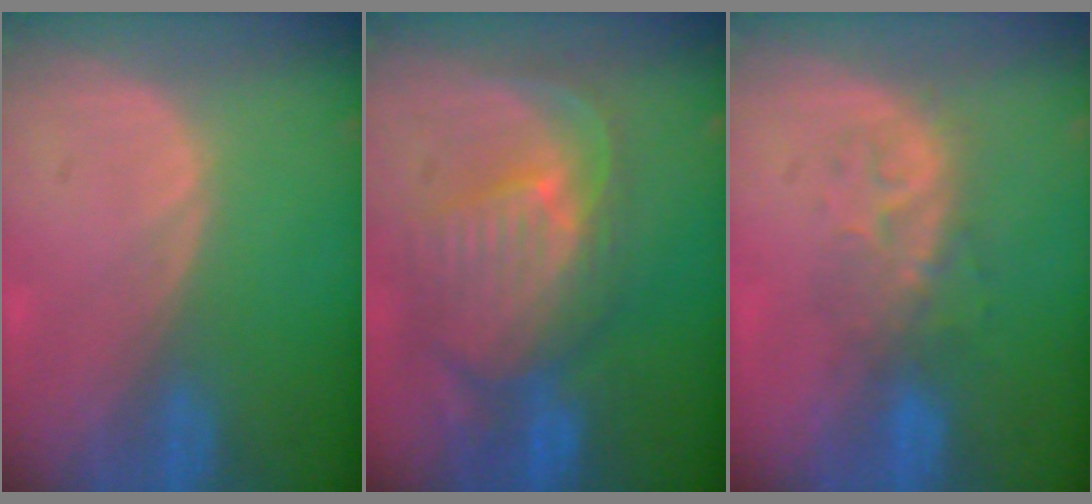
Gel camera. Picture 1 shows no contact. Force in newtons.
{"total": 10.6, "press": 9.4, "slide": 4.9}
{"total": 4.9, "press": 4.9, "slide": 0.8}